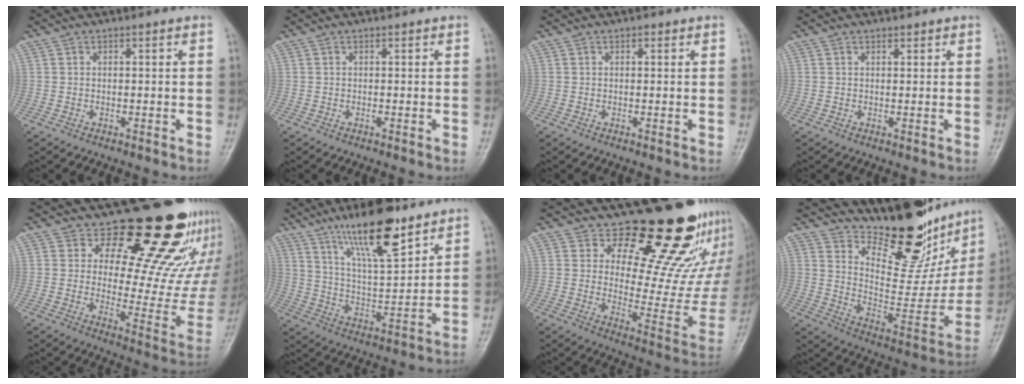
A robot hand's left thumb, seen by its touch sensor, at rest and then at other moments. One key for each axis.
{"total": 0.0}
{"total": 0.6, "fx": 0.4, "fy": 0.4, "fz": 0.3, "tx": -0.001, "ty": -0.001, "tz": 0.003}
{"total": 0.7, "fx": 0.6, "fy": 0.3, "fz": 0.2, "tx": -0.003, "ty": -0.006, "tz": 0.009}
{"total": 23.2, "fx": 17.4, "fy": 9.7, "fz": 11.9, "tx": -0.107, "ty": -0.125, "tz": 0.225}
{"total": 15.6, "fx": 10.6, "fy": 4.1, "fz": 10.7, "tx": -0.162, "ty": -0.061, "tz": 0.191}
{"total": 22.4, "fx": 17.5, "fy": 8.9, "fz": 10.8, "tx": -0.087, "ty": -0.134, "tz": 0.229}
{"total": 20.1, "fx": 16.4, "fy": 7.5, "fz": 8.8, "tx": -0.065, "ty": -0.121, "tz": 0.248}